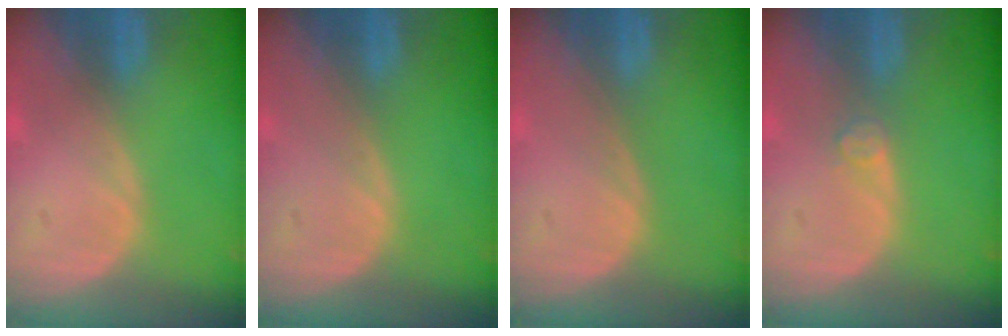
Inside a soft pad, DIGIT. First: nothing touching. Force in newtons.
{"total": 0.0}
{"total": 0.0}
{"total": 1.5, "press": 1.5, "slide": 0.2}